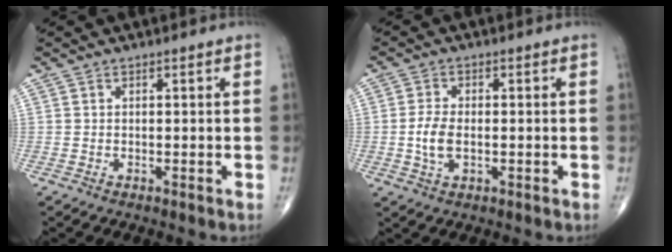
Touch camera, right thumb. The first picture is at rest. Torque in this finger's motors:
{"motor_torque": [-0.16, 0.29, 0.53, 0.04, 0.14]}